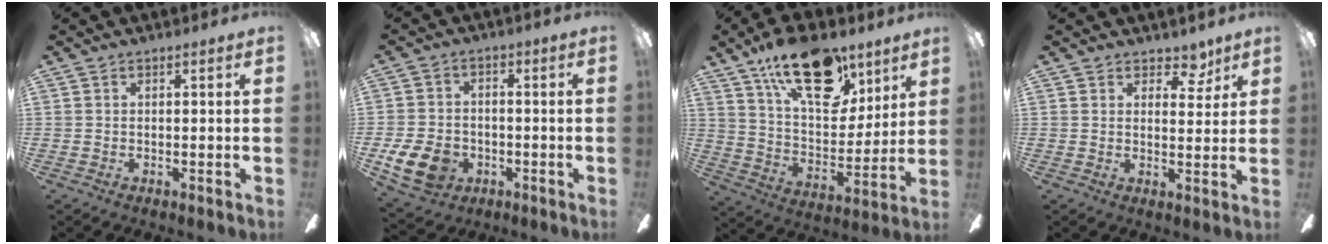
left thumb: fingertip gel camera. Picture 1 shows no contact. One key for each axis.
{"total": 10.6, "fx": -4.2, "fy": 7.9, "fz": 5.8, "tx": -0.131, "ty": 0.025, "tz": -0.076}
{"total": 23.2, "fx": 14.1, "fy": 11.7, "fz": 14.3, "tx": -0.211, "ty": -0.072, "tz": 0.244}
{"total": 5.4, "fx": 4.1, "fy": 2.9, "fz": 2.0, "tx": -0.011, "ty": -0.020, "tz": 0.069}